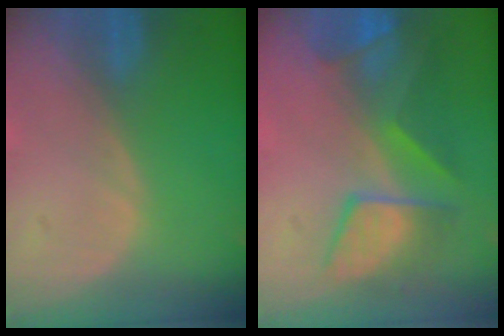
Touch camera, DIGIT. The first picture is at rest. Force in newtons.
{"total": 8.0, "press": 7.9, "slide": 1.6}